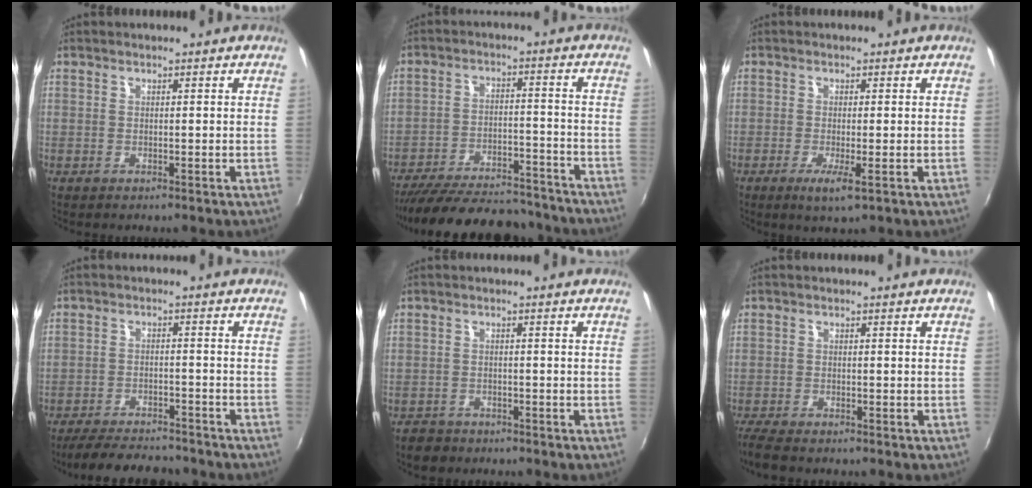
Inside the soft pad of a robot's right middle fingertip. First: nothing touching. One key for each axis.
{"total": 24.1, "fx": -21.0, "fy": 6.7, "fz": 9.8, "tx": -0.190, "ty": -0.007, "tz": -0.287}
{"total": 3.2, "fx": -1.0, "fy": -0.1, "fz": 3.0, "tx": -0.064, "ty": -0.013, "tz": -0.022}
{"total": 11.9, "fx": -10.6, "fy": 3.0, "fz": 4.7, "tx": -0.112, "ty": -0.007, "tz": -0.160}
{"total": 3.2, "fx": -2.5, "fy": 1.9, "fz": 0.7, "tx": -0.026, "ty": -0.002, "tz": -0.044}
{"total": 4.3, "fx": -3.6, "fy": 0.6, "fz": 2.1, "tx": -0.058, "ty": -0.022, "tz": -0.070}